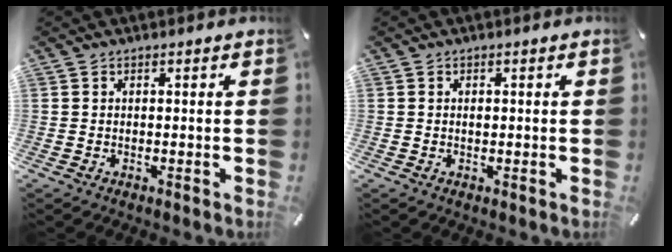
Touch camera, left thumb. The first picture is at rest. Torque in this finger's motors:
{"motor_torque": [-0.05, -0.11, 0.25, -0.03, 0.00]}